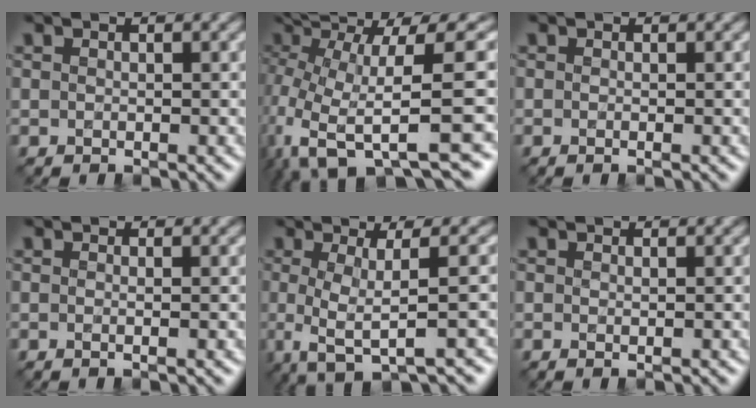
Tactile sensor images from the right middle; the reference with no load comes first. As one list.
[{"total": 11.9, "force": [0.8, 2.9, 11.5], "torque": [-0.220, 0.015, 0.037]}, {"total": 0.7, "force": [-0.1, 0.2, 0.6], "torque": [-0.012, -0.010, -0.008]}, {"total": 1.2, "force": [0.1, 0.5, 1.1], "torque": [-0.008, -0.011, -0.018]}, {"total": 5.8, "force": [-0.6, 1.3, 5.6], "torque": [-0.079, -0.001, -0.016]}, {"total": 0.6, "force": [0.1, 0.2, 0.5], "torque": [-0.013, -0.008, -0.007]}]